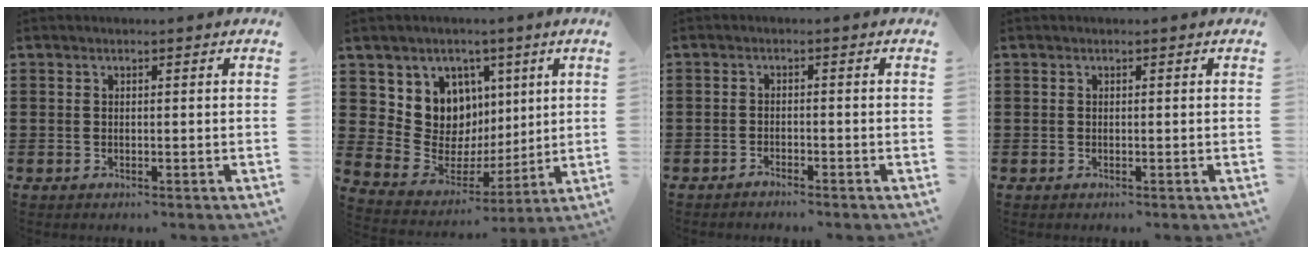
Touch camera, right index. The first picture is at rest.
{"total": 10.0, "force": [3.8, 8.9, 2.6], "torque": [-0.083, -0.041, 0.077]}
{"total": 1.3, "force": [-1.3, 0.0, 0.1], "torque": [-0.006, 0.002, -0.027]}
{"total": 0.0}